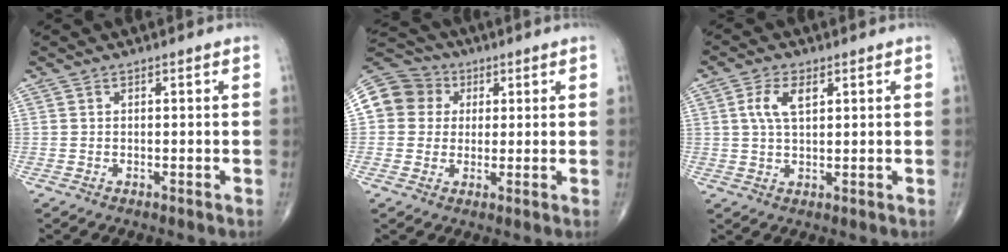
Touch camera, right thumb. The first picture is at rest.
{"total": 10.8, "force": [2.1, 10.0, 3.4], "torque": [-0.049, 0.023, 0.028]}
{"total": 5.3, "force": [1.7, 2.6, 4.2], "torque": [-0.089, 0.003, 0.034]}